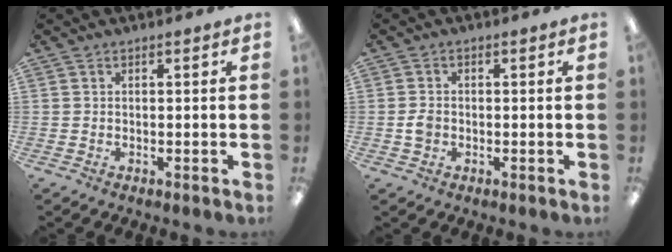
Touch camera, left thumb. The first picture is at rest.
{"total": 2.4, "force": [-0.5, 1.8, 1.4], "torque": [-0.027, 0.004, -0.009]}